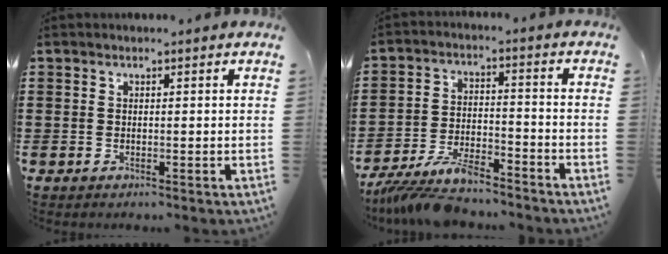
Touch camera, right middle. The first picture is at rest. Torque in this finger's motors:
{"motor_torque": [0.46, 0.03, 0.56, 0.10]}